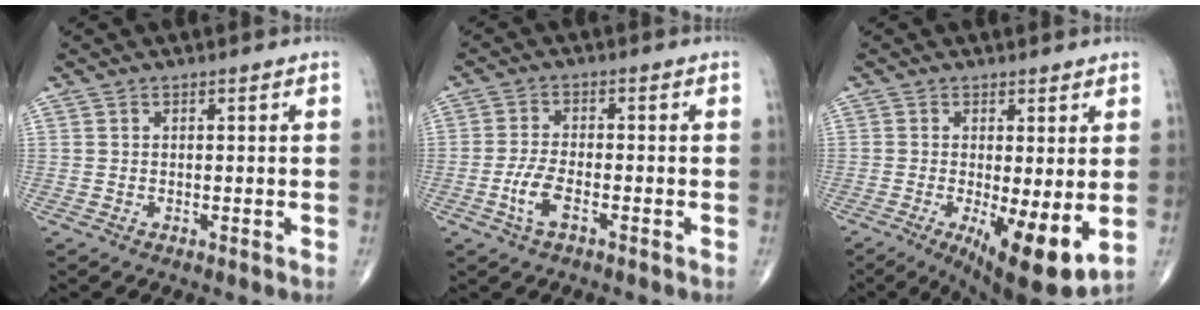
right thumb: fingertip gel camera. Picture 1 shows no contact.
{"total": 4.7, "force": [-2.0, 1.7, 3.9], "torque": [-0.086, 0.013, -0.039]}
{"total": 11.4, "force": [-2.1, 3.2, 10.8], "torque": [-0.166, -0.029, -0.024]}